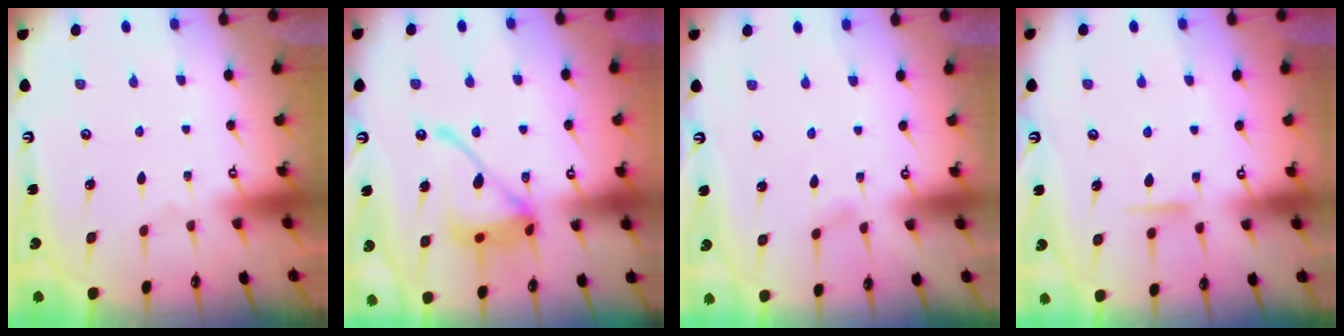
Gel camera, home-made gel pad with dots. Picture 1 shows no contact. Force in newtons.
{"total": 16.5, "press": 16.5, "slide": 1.6}
{"total": 2.8, "press": 2.8, "slide": 0.3}
{"total": 6.7, "press": 6.7, "slide": 0.7}